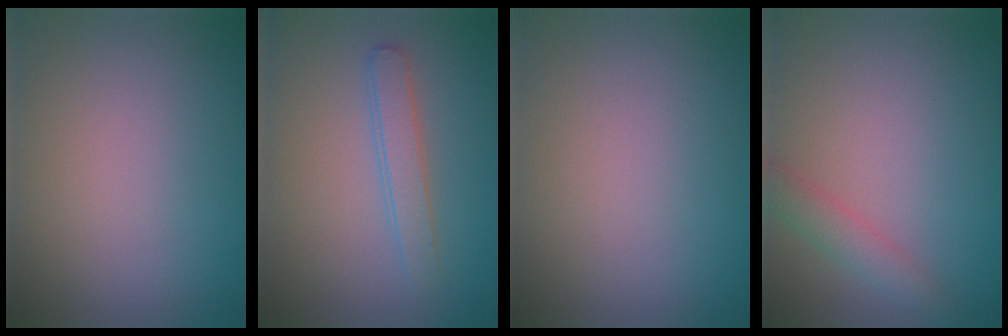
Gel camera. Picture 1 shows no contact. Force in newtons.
{"total": 2.0, "press": 2.0, "slide": 0.0}
{"total": 0.0}
{"total": 2.1, "press": 2.1, "slide": 0.1}